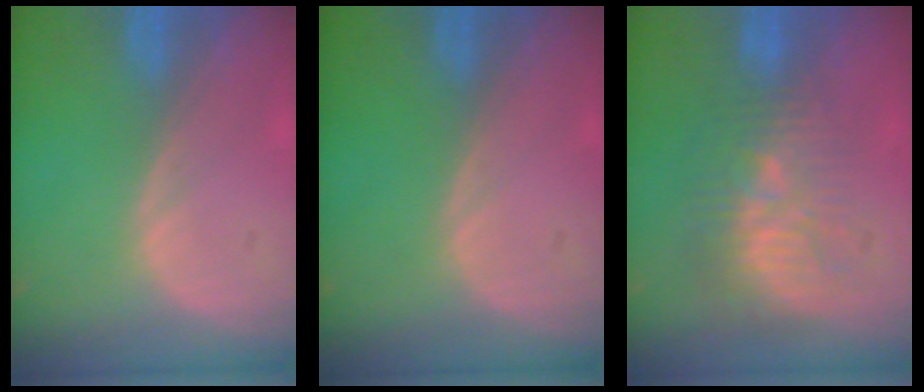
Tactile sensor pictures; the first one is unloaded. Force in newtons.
{"total": 0.0}
{"total": 10.3, "press": 8.9, "slide": 5.1}